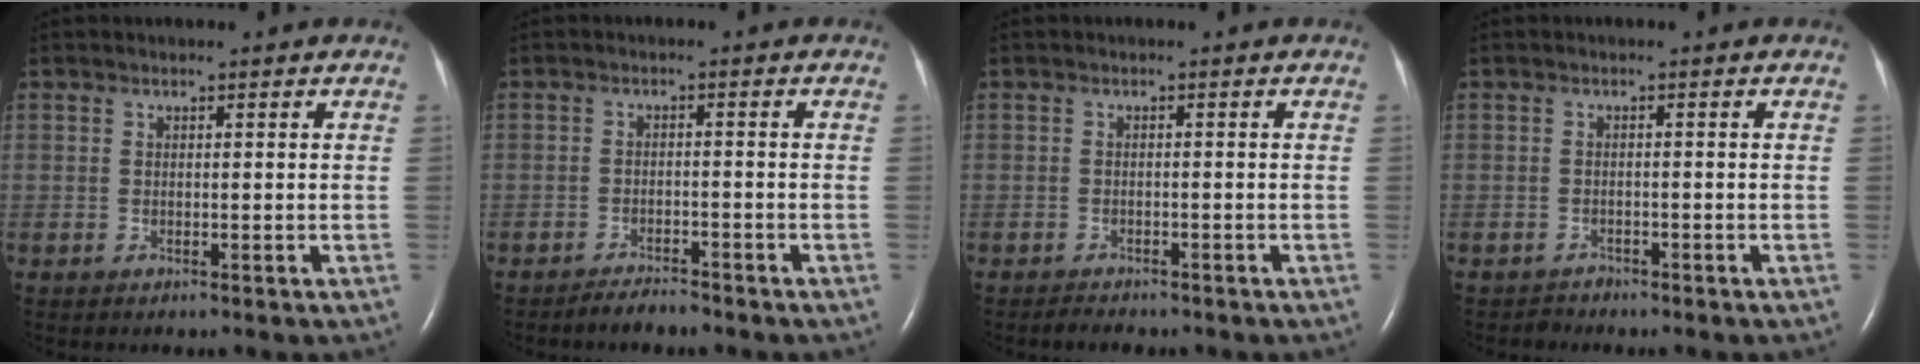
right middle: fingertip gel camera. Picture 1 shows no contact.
{"total": 2.7, "force": [-2.5, 0.4, 0.8], "torque": [-0.021, -0.006, -0.042]}
{"total": 2.3, "force": [-2.0, 0.8, 0.8], "torque": [-0.021, -0.005, -0.025]}
{"total": 1.2, "force": [-1.0, 0.4, -0.6], "torque": [0.008, -0.003, -0.018]}